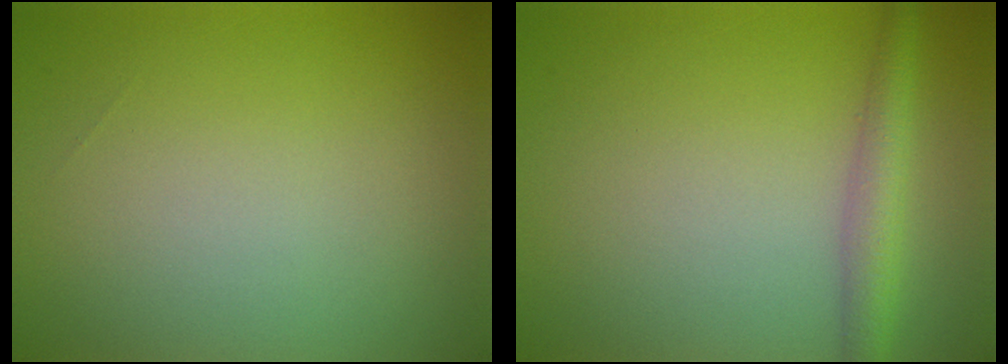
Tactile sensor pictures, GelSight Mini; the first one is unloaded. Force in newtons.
{"total": 2.8, "press": 2.8, "slide": 0.1}